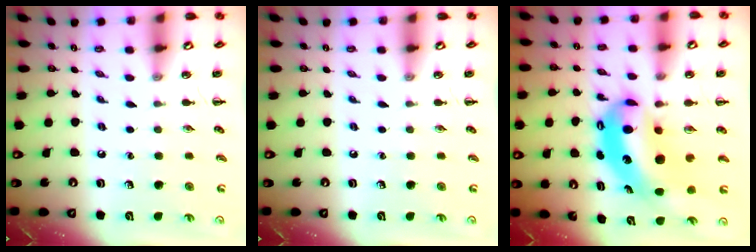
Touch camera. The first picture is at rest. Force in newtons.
{"total": 0.0}
{"total": 10.2, "press": 9.9, "slide": 2.3}